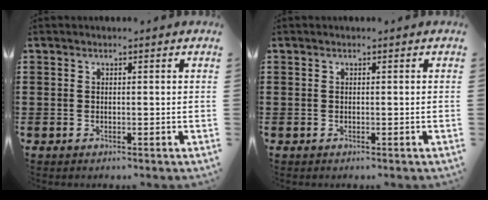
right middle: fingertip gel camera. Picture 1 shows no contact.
{"total": 0.0}